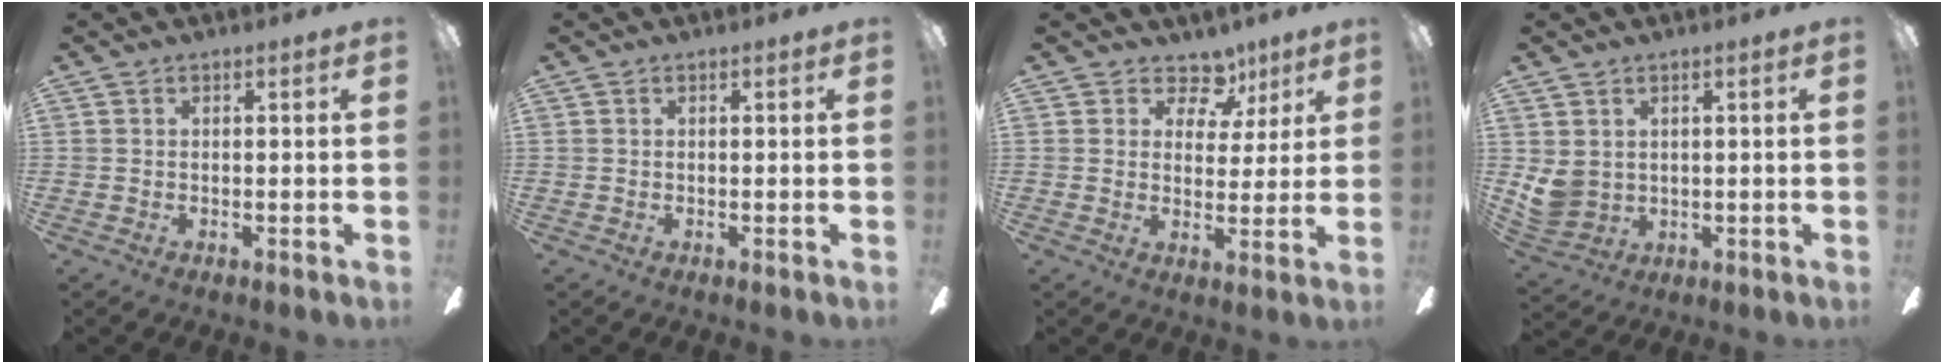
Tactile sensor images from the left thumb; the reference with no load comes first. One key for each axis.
{"total": 0.0}
{"total": 8.5, "fx": 5.4, "fy": 5.6, "fz": 3.5, "tx": -0.041, "ty": -0.033, "tz": 0.096}
{"total": 5.7, "fx": 2.3, "fy": 4.7, "fz": 2.2, "tx": -0.057, "ty": -0.008, "tz": 0.046}